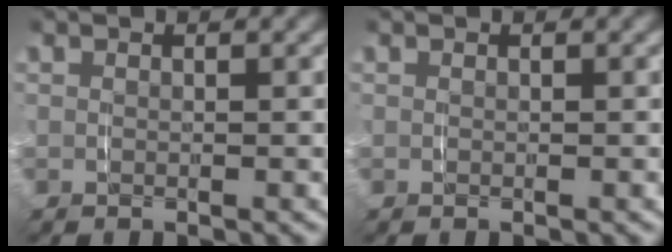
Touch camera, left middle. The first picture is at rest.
{"total": 0.0}